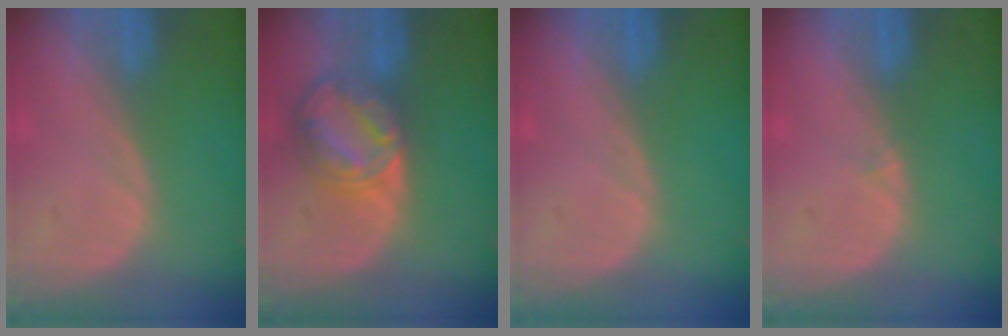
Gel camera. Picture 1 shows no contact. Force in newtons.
{"total": 8.7, "press": 7.4, "slide": 4.6}
{"total": 0.0}
{"total": 0.9, "press": 0.5, "slide": 0.7}